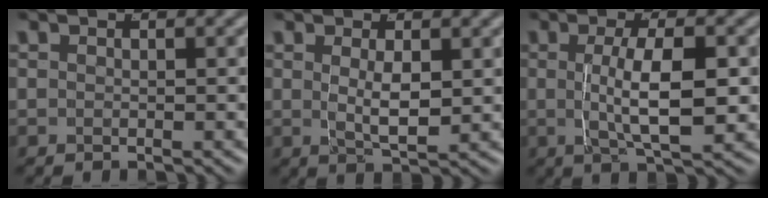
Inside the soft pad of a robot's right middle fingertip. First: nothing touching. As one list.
[{"total": 2.9, "force": [0.4, 0.5, 2.9], "torque": [-0.050, -0.016, 0.019]}, {"total": 5.9, "force": [-0.6, 1.5, 5.7], "torque": [-0.097, -0.011, -0.002]}]